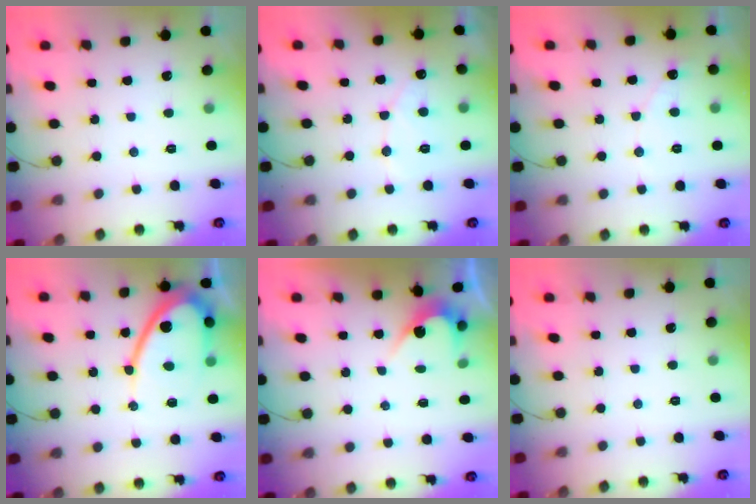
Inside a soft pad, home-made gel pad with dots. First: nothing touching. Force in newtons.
{"total": 6.7, "press": 6.7, "slide": 0.5}
{"total": 2.3, "press": 2.3, "slide": 0.2}
{"total": 13.0, "press": 13.0, "slide": 1.0}
{"total": 2.9, "press": 2.9, "slide": 0.1}
{"total": 0.0}